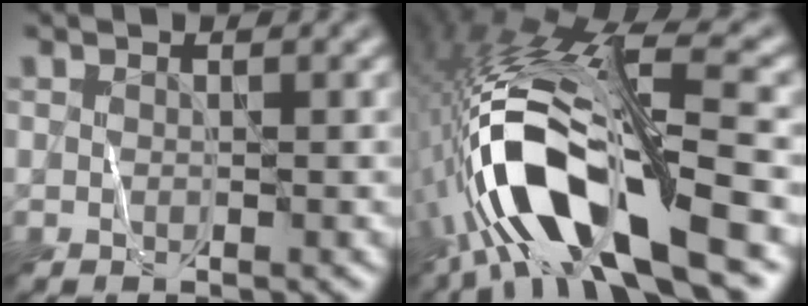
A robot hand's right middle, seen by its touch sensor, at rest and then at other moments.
{"total": 14.8, "force": [-5.3, 4.1, 13.2], "torque": [-0.266, 0.012, -0.090]}